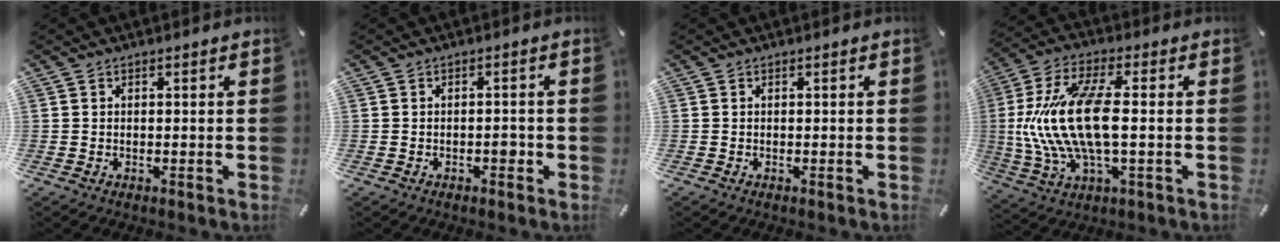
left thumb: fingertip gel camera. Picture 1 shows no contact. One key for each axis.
{"total": 2.2, "fx": -1.0, "fy": 1.2, "fz": 1.6, "tx": -0.028, "ty": 0.006, "tz": -0.018}
{"total": 0.0}
{"total": 16.7, "fx": 0.0, "fy": 6.6, "fz": 15.4, "tx": -0.336, "ty": -0.015, "tz": -0.007}